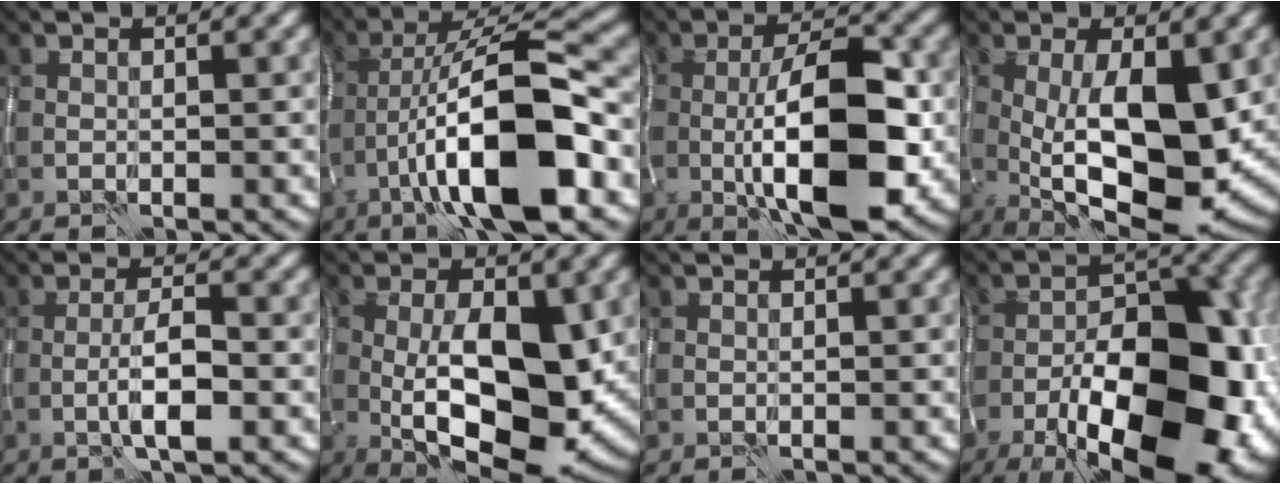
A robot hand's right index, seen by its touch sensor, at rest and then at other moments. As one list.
[{"total": 12.6, "force": [-4.7, 2.8, 11.4], "torque": [-0.189, 0.015, -0.078]}, {"total": 11.3, "force": [-1.8, 3.7, 10.5], "torque": [-0.165, 0.002, -0.035]}, {"total": 12.2, "force": [-1.3, 4.4, 11.3], "torque": [-0.178, -0.008, -0.023]}, {"total": 3.3, "force": [-1.2, 0.6, 3.0], "torque": [-0.054, 0.002, -0.025]}, {"total": 12.2, "force": [-2.0, 5.0, 11.0], "torque": [-0.168, -0.001, -0.032]}, {"total": 0.0}, {"total": 16.1, "force": [-6.2, 7.4, 13.0], "torque": [-0.175, -0.007, -0.094]}]